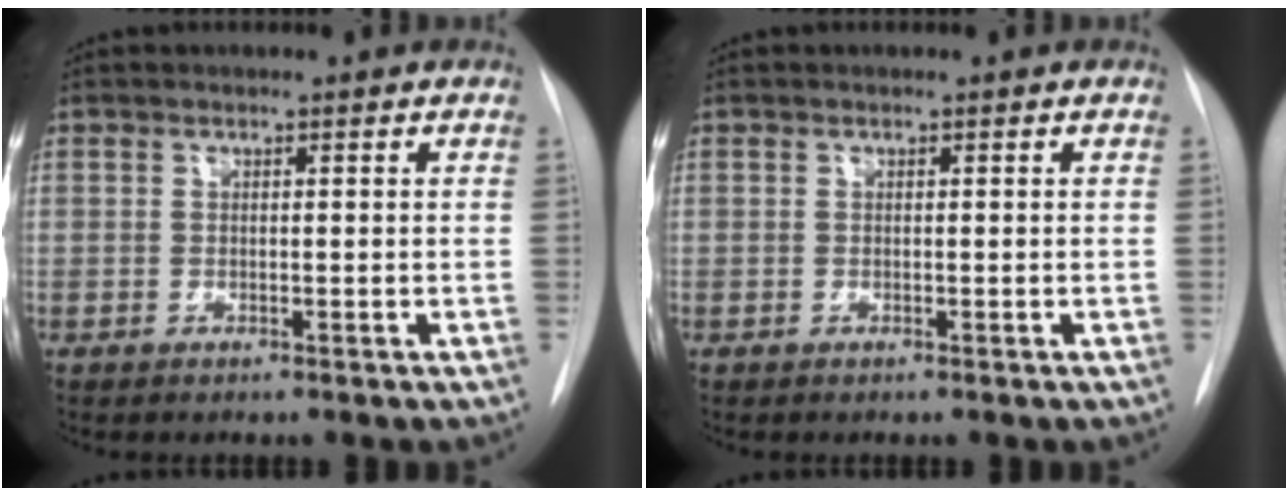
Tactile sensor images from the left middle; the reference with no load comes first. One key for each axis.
{"total": 0.0}